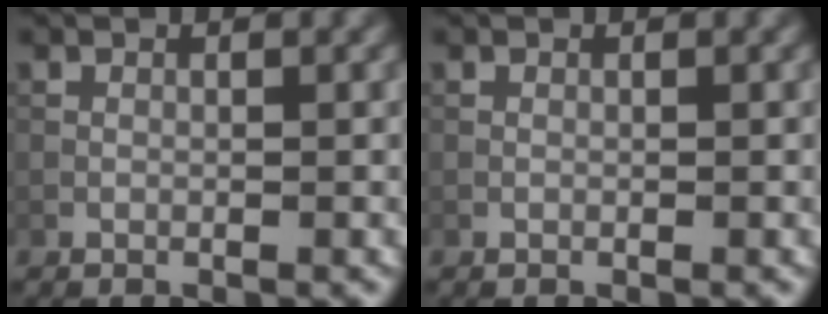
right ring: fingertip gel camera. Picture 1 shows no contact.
{"total": 0.0}